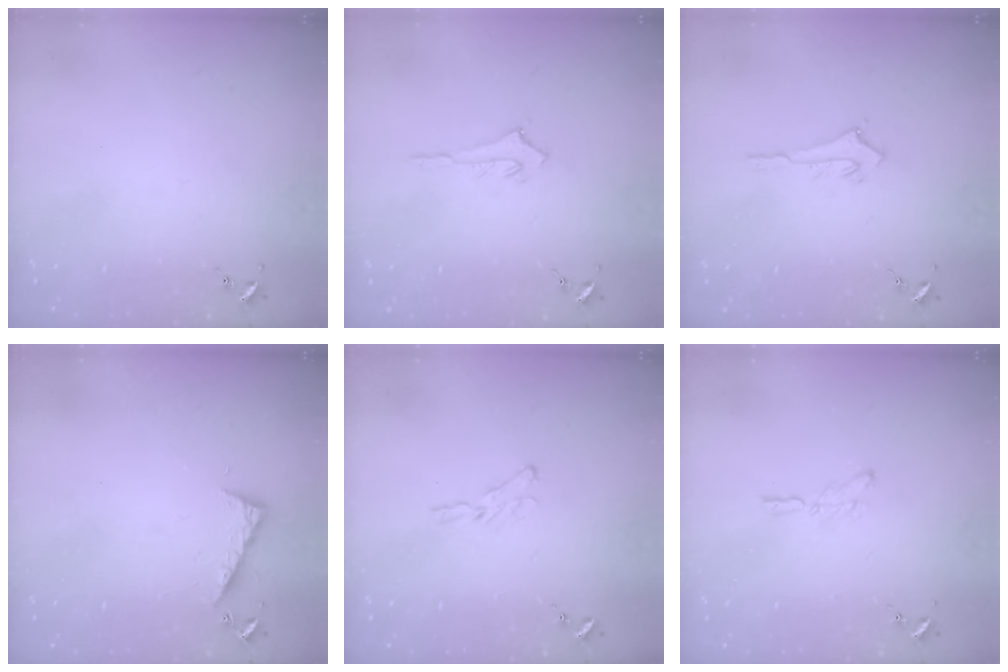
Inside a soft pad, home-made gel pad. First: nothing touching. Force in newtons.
{"total": 2.6, "press": 2.6, "slide": 0.4}
{"total": 3.7, "press": 3.7, "slide": 0.1}
{"total": 7.2, "press": 7.1, "slide": 0.6}
{"total": 5.4, "press": 5.4, "slide": 0.2}
{"total": 5.2, "press": 5.1, "slide": 0.5}